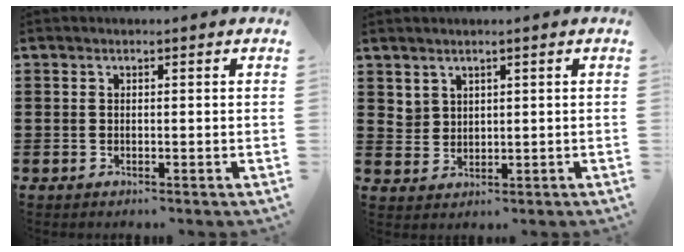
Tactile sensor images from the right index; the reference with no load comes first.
{"total": 2.4, "force": [1.8, 1.6, 0.3], "torque": [-0.013, 0.005, 0.036]}